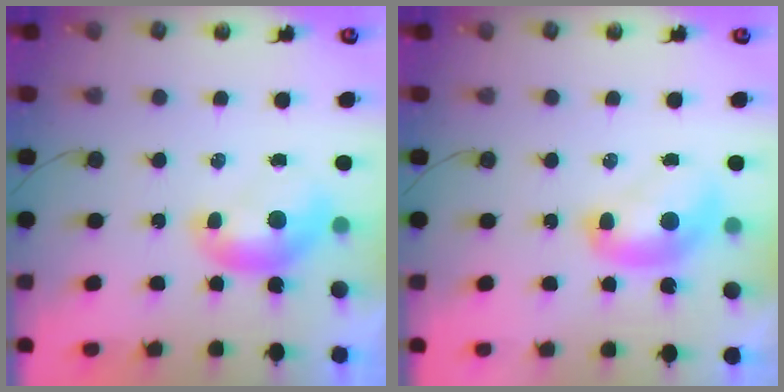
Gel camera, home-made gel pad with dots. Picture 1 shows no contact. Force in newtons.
{"total": 2.1, "press": 2.1, "slide": 0.2}